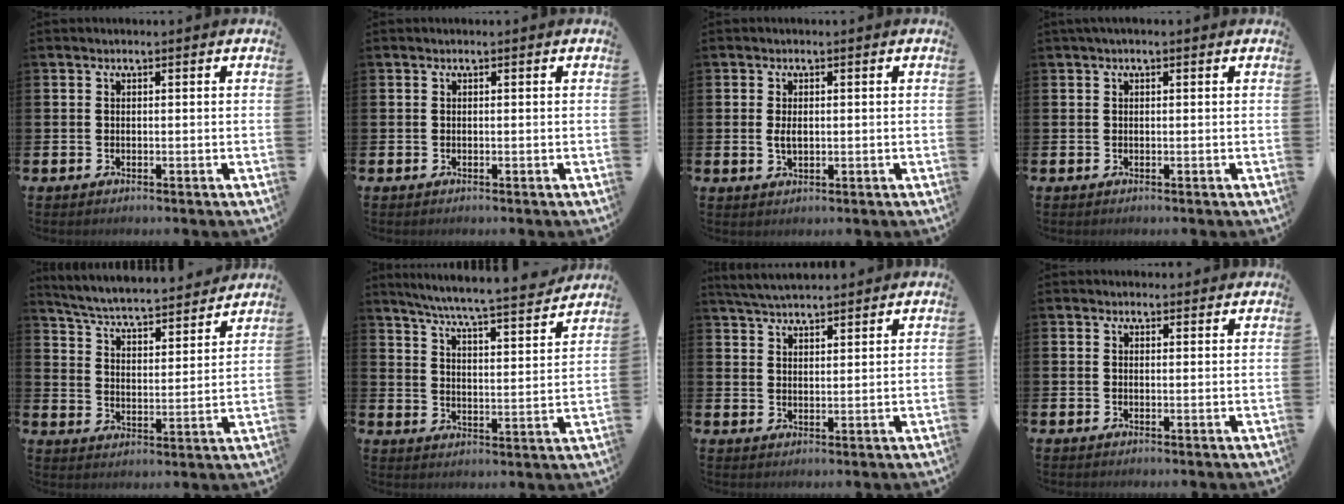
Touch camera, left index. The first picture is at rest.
{"total": 0.0}
{"total": 1.9, "force": [0.1, 1.0, 1.5], "torque": [-0.032, 0.005, 0.000]}
{"total": 0.8, "force": [0.5, 0.1, 0.6], "torque": [-0.011, 0.003, 0.009]}
{"total": 5.5, "force": [5.3, 0.6, 1.3], "torque": [-0.057, -0.047, 0.087]}
{"total": 7.1, "force": [6.7, -0.1, 2.5], "torque": [-0.076, -0.050, 0.113]}
{"total": 4.4, "force": [4.3, 0.6, 0.8], "torque": [-0.027, -0.016, 0.078]}
{"total": 1.1, "force": [1.0, 0.4, 0.1], "torque": [0.005, 0.002, 0.017]}